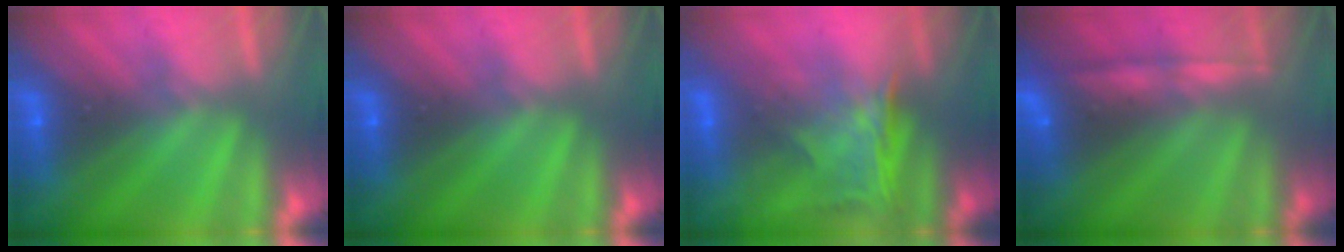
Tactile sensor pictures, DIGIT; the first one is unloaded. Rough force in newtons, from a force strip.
{"total": 0.0}
{"total": 1.3}
{"total": 6.9}